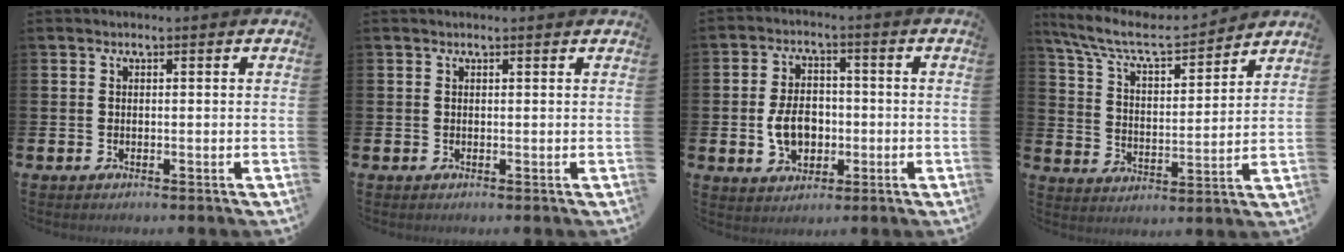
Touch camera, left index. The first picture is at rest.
{"total": 0.0}
{"total": 6.0, "force": [-1.0, 4.2, 4.1], "torque": [-0.072, 0.003, -0.025]}
{"total": 8.6, "force": [7.6, 2.0, 3.3], "torque": [-0.100, -0.048, 0.131]}